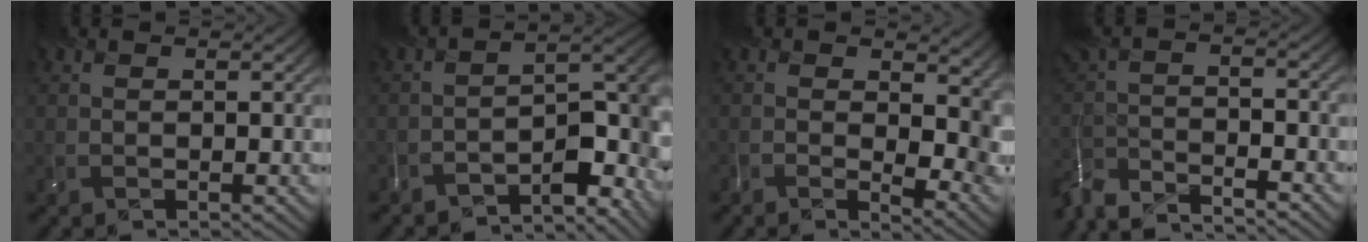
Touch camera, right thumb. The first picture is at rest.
{"total": 8.6, "force": [-7.7, 1.1, 3.7], "torque": [-0.035, 0.007, -0.123]}
{"total": 11.7, "force": [0.3, 6.5, 9.8], "torque": [-0.143, -0.026, 0.045]}
{"total": 9.2, "force": [-8.6, 0.8, 3.3], "torque": [-0.057, -0.016, -0.156]}